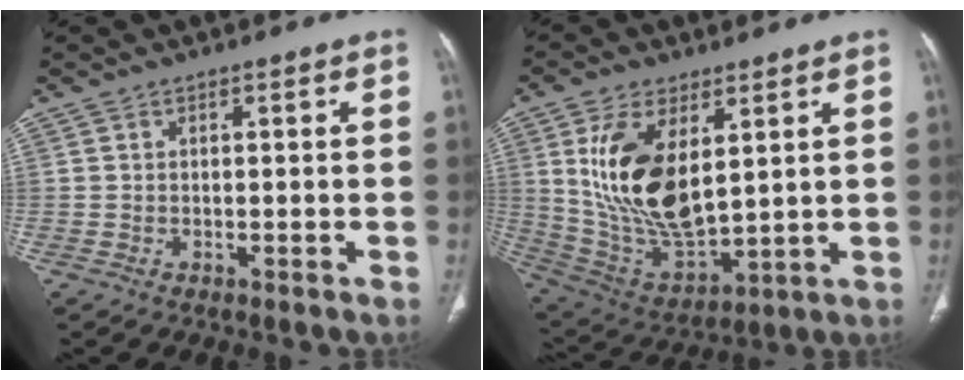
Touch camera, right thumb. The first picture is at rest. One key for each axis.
{"total": 18.0, "fx": 4.8, "fy": 9.1, "fz": 14.7, "tx": -0.268, "ty": -0.025, "tz": 0.111}